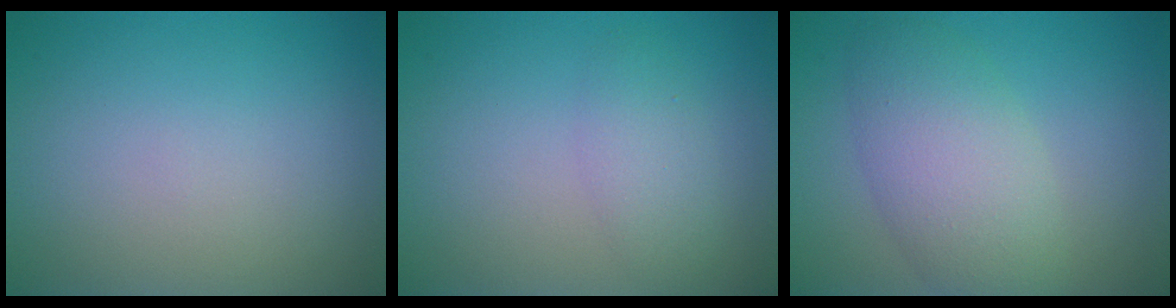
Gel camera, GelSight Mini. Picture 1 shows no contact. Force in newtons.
{"total": 2.2, "press": 2.2, "slide": 0.1}
{"total": 5.8, "press": 5.8, "slide": 0.1}